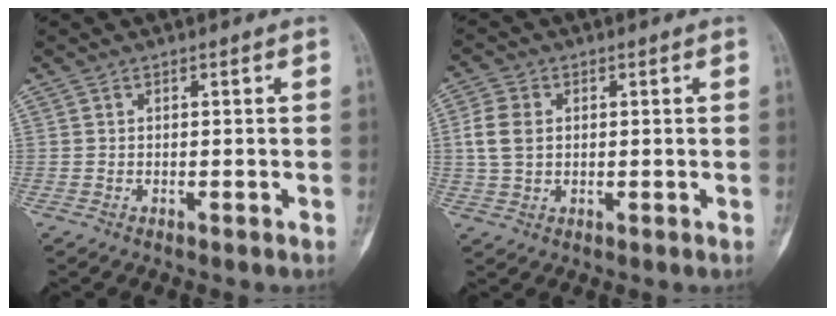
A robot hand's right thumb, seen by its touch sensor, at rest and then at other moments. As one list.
[{"total": 5.5, "force": [0.8, 4.0, 3.7], "torque": [-0.082, 0.005, 0.015]}]